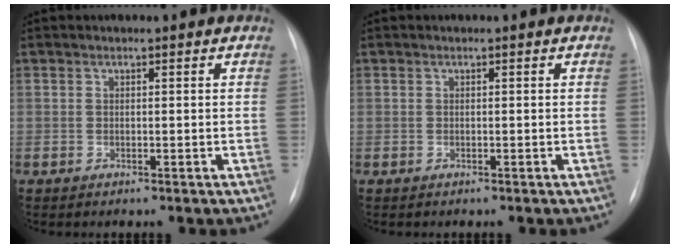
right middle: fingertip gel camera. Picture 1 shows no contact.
{"total": 0.0}